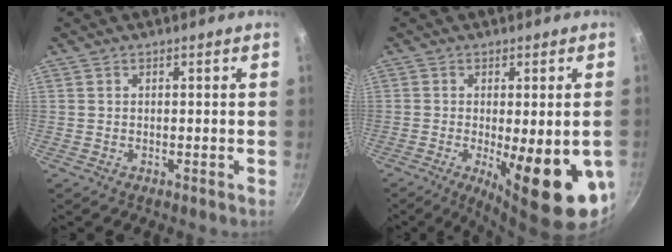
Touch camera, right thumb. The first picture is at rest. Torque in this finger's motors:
{"motor_torque": [-0.08, 1.27, 1.57, -0.29, 0.15]}